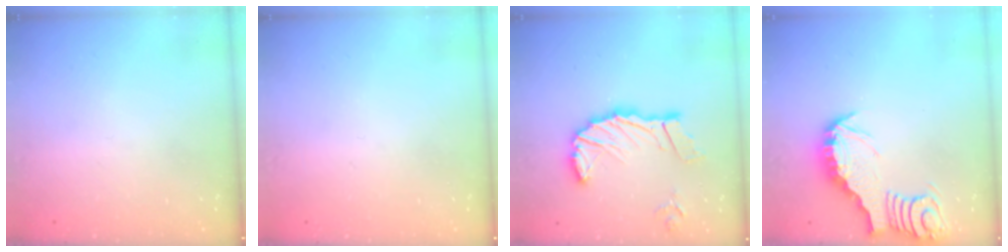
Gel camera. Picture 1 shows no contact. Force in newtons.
{"total": 0.0}
{"total": 15.2, "press": 15.0, "slide": 2.2}
{"total": 3.3, "press": 3.3, "slide": 0.4}